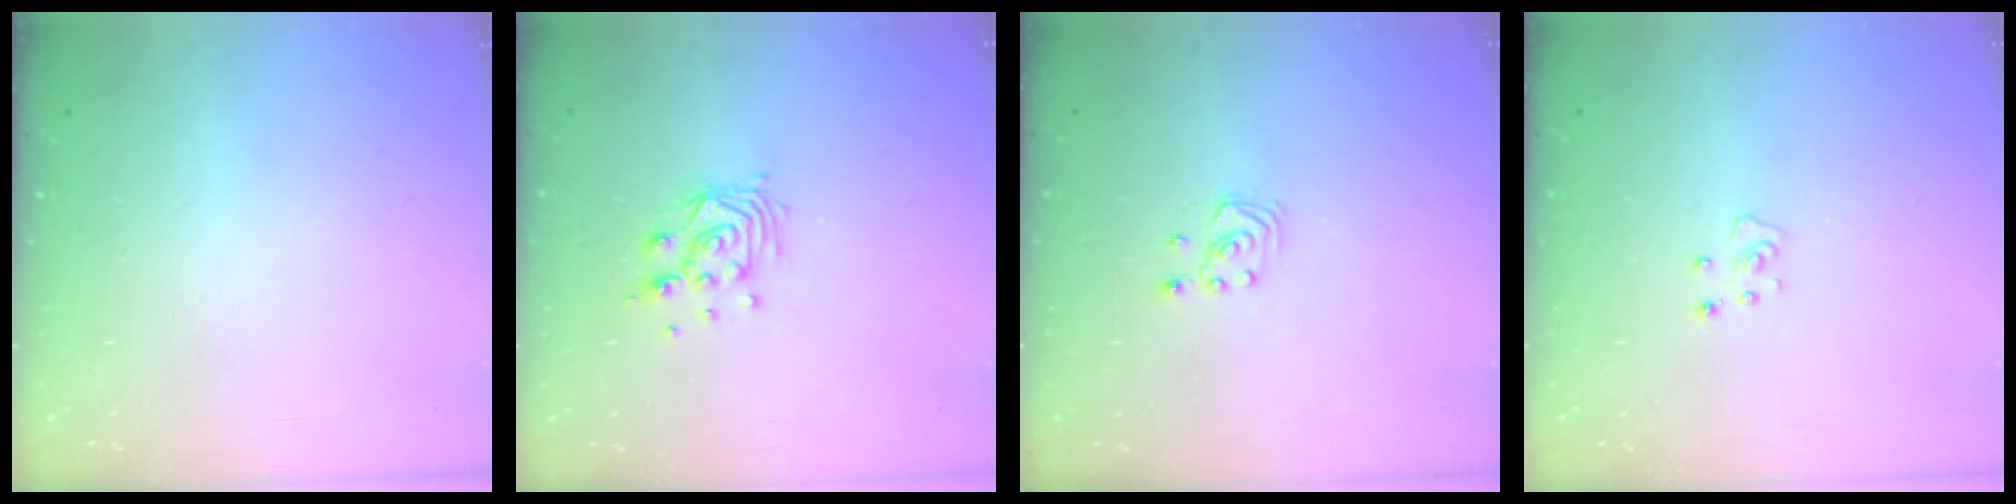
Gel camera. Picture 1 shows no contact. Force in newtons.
{"total": 9.5, "press": 9.4, "slide": 0.8}
{"total": 1.8, "press": 1.8, "slide": 0.2}
{"total": 3.1, "press": 3.1, "slide": 0.2}